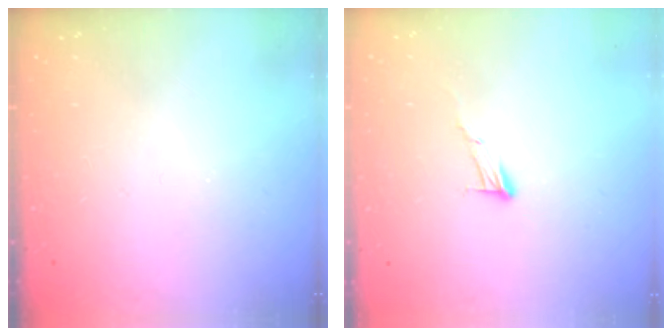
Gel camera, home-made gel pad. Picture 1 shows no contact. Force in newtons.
{"total": 6.5, "press": 6.5, "slide": 0.4}